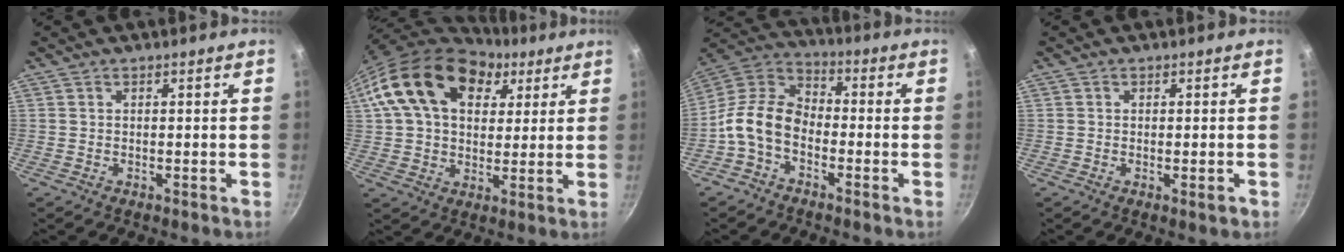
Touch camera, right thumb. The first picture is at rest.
{"total": 20.5, "force": [8.5, 13.7, 12.7], "torque": [-0.208, 0.002, 0.138]}
{"total": 11.0, "force": [-3.9, 7.2, 7.3], "torque": [-0.122, 0.051, -0.099]}
{"total": 1.8, "force": [-0.5, 0.4, 1.7], "torque": [-0.028, -0.003, -0.010]}